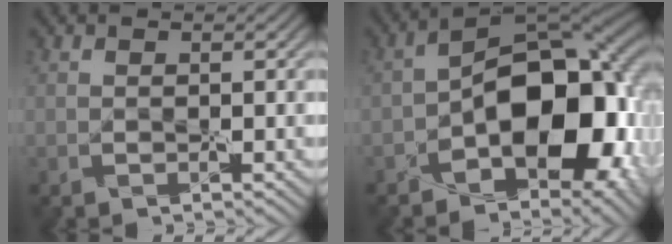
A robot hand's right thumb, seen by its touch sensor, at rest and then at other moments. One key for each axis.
{"total": 13.1, "fx": -3.6, "fy": 7.6, "fz": 10.1, "tx": -0.116, "ty": 0.003, "tz": -0.074}